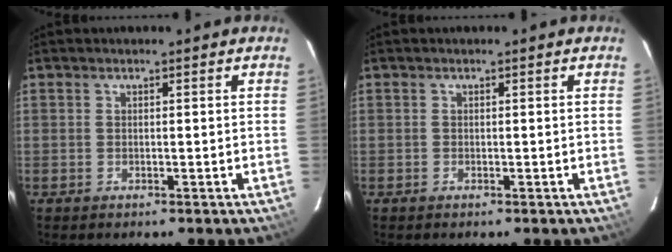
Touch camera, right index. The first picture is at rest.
{"total": 0.0}